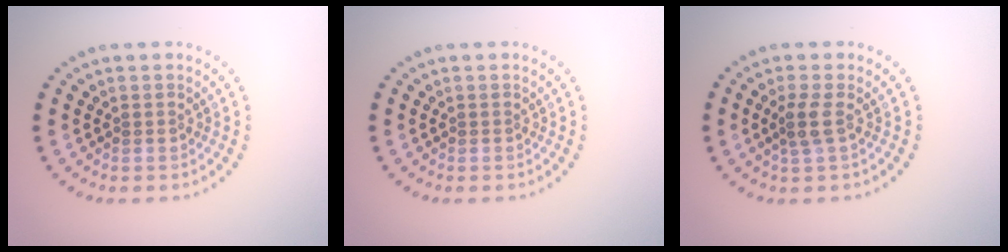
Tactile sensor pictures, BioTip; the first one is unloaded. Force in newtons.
{"total": 0.0}
{"total": 1.8, "press": 1.5, "slide": 0.9}